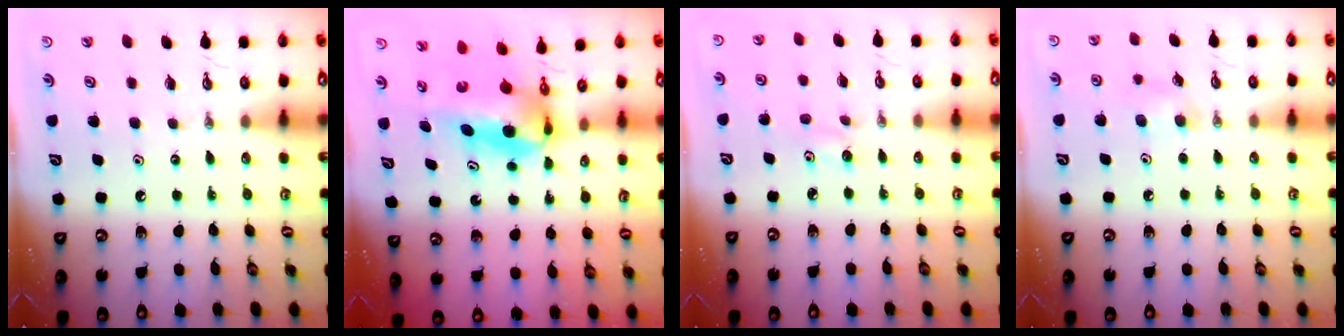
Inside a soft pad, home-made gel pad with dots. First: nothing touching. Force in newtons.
{"total": 6.8, "press": 6.5, "slide": 2.3}
{"total": 4.7, "press": 4.6, "slide": 0.9}
{"total": 7.1, "press": 6.9, "slide": 1.7}